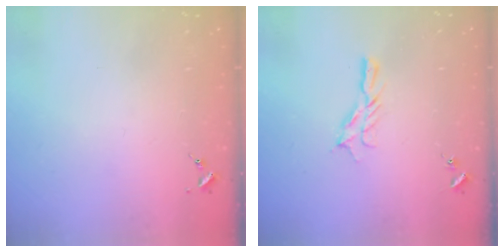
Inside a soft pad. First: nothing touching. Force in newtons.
{"total": 6.9, "press": 6.9, "slide": 0.2}